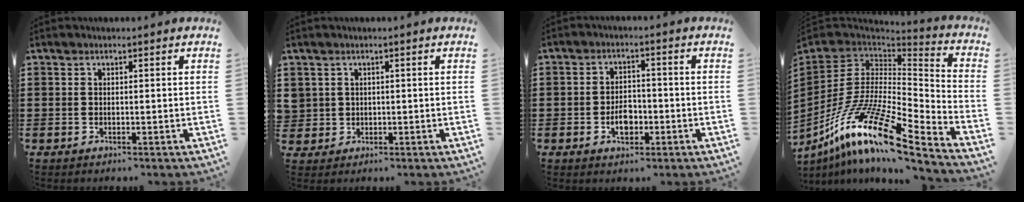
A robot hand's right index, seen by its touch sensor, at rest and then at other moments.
{"total": 1.8, "force": [0.5, 1.7, 0.0], "torque": [-0.009, 0.008, 0.008]}
{"total": 3.9, "force": [-1.4, 2.5, 2.6], "torque": [-0.034, -0.004, -0.027]}
{"total": 17.0, "force": [-10.1, 4.5, 13.0], "torque": [-0.278, 0.008, -0.195]}